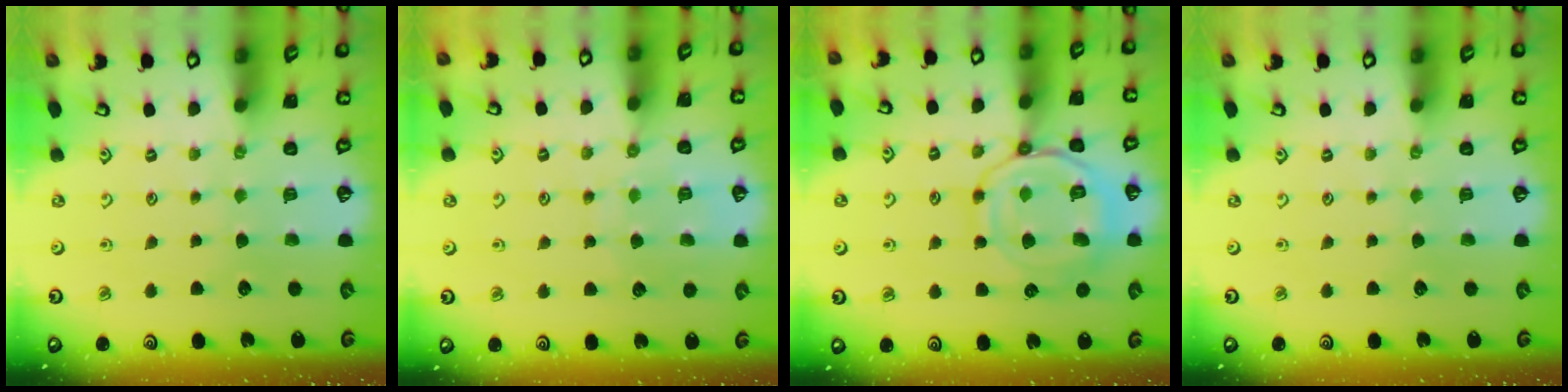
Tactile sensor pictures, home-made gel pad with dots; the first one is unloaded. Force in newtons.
{"total": 6.7, "press": 6.6, "slide": 0.6}
{"total": 14.8, "press": 14.8, "slide": 1.4}
{"total": 0.0}